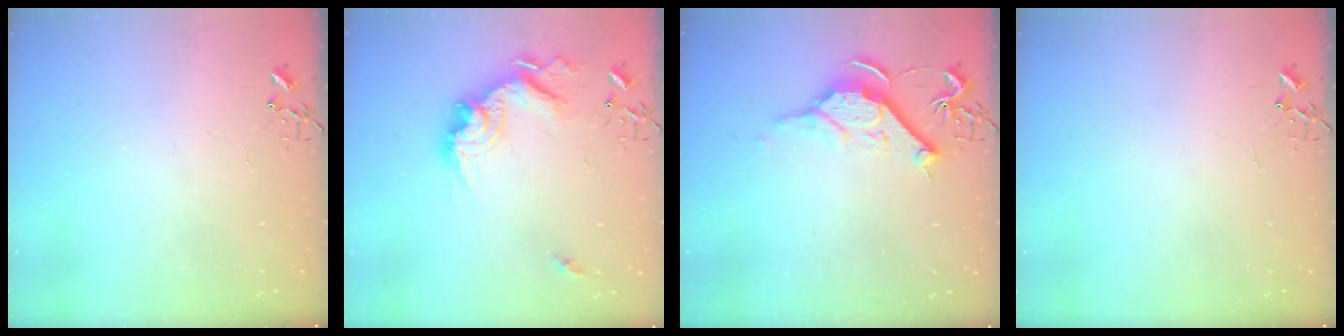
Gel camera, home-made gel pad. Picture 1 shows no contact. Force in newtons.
{"total": 17.8, "press": 17.7, "slide": 2.1}
{"total": 11.4, "press": 11.4, "slide": 0.8}
{"total": 0.0}